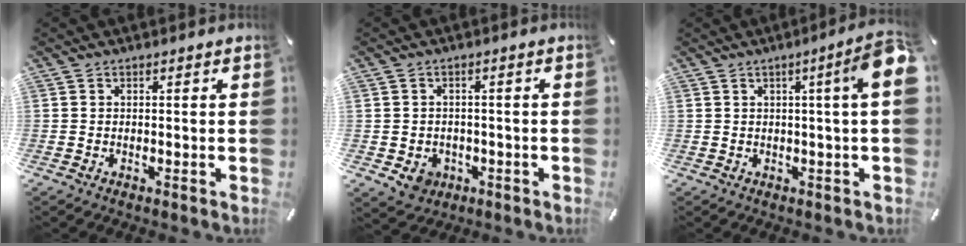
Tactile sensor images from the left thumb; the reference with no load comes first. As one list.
[{"total": 4.6, "force": [-1.4, 4.1, 1.5], "torque": [-0.016, 0.004, -0.026]}, {"total": 8.5, "force": [2.3, 0.2, 8.2], "torque": [-0.125, -0.012, 0.034]}]